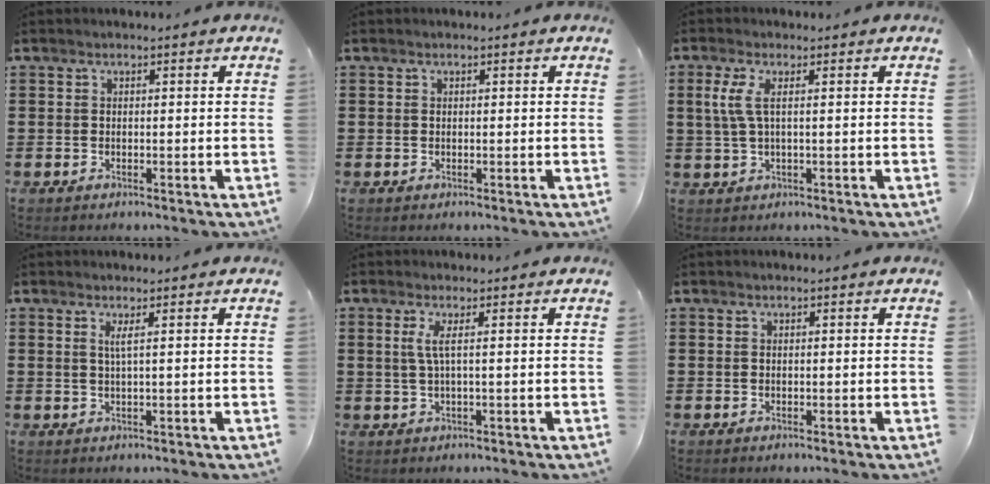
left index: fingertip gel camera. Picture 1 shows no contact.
{"total": 0.0}
{"total": 3.5, "force": [0.6, 0.8, 3.3], "torque": [-0.089, -0.007, 0.002]}
{"total": 1.7, "force": [0.5, -0.3, 1.6], "torque": [-0.032, -0.004, 0.008]}
{"total": 2.7, "force": [0.4, -0.1, 2.6], "torque": [-0.060, -0.007, 0.004]}
{"total": 0.0}